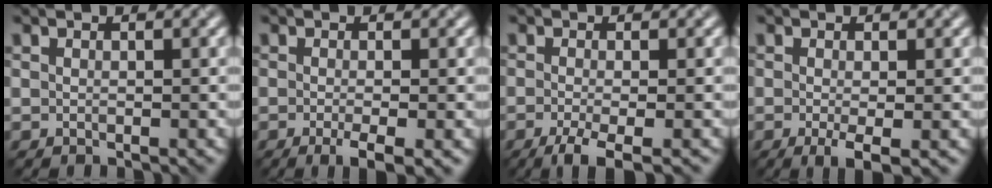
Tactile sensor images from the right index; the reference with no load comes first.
{"total": 2.9, "force": [-1.2, 0.6, 2.6], "torque": [-0.042, -0.009, -0.022]}
{"total": 3.5, "force": [-2.0, 0.8, 2.7], "torque": [-0.046, -0.006, -0.044]}
{"total": 2.6, "force": [-0.8, 0.5, 2.4], "torque": [-0.045, -0.009, -0.015]}